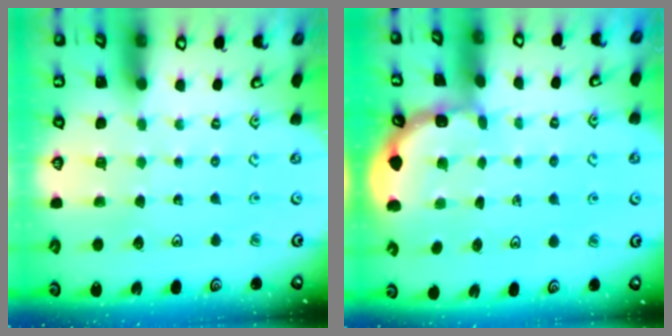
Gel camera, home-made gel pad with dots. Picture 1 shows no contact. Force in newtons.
{"total": 1.9, "press": 1.9, "slide": 0.2}